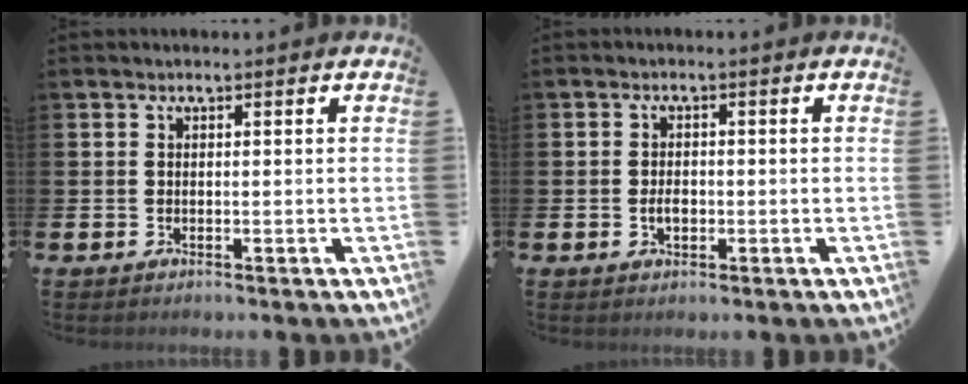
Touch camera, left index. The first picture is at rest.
{"total": 2.1, "force": [-0.4, 1.4, 1.6], "torque": [-0.017, -0.001, -0.011]}